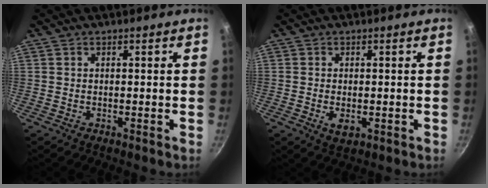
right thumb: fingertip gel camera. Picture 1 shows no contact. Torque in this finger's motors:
{"motor_torque": [-0.28, 0.15, 0.11, 0.26, 0.10]}